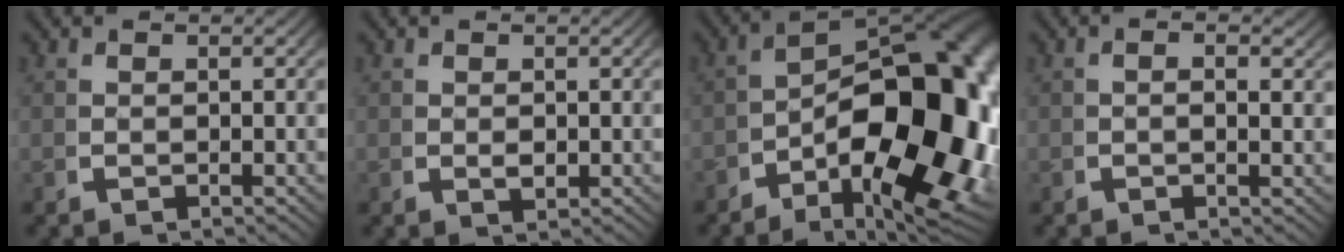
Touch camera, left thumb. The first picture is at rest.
{"total": 1.4, "force": [0.3, 1.1, 0.9], "torque": [-0.020, -0.014, 0.014]}
{"total": 24.4, "force": [-4.0, 13.4, 20.0], "torque": [-0.267, -0.072, -0.034]}
{"total": 0.7, "force": [0.3, -0.1, 0.7], "torque": [-0.020, 0.000, 0.002]}